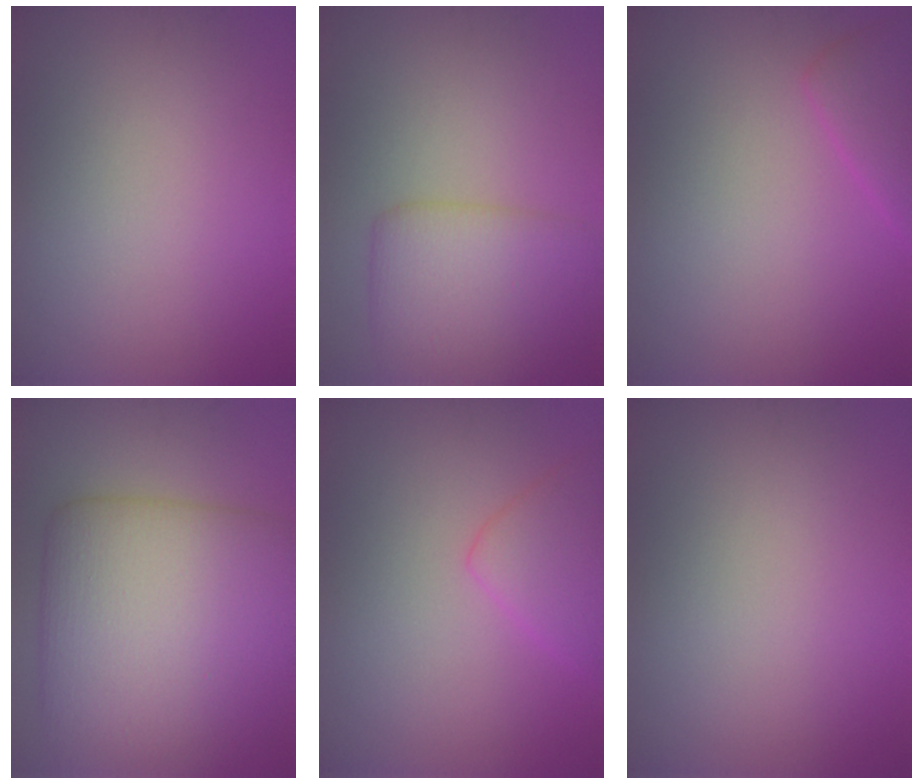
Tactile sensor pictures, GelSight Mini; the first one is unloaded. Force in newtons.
{"total": 5.5, "press": 5.5, "slide": 0.1}
{"total": 2.7, "press": 2.7, "slide": 0.2}
{"total": 11.8, "press": 11.8, "slide": 0.3}
{"total": 3.2, "press": 3.2, "slide": 0.2}
{"total": 0.0}